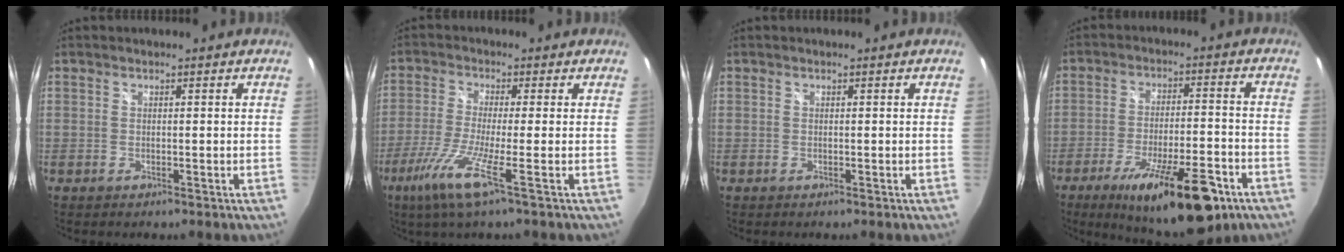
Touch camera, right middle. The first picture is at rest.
{"total": 8.4, "force": [-4.3, -0.7, 7.2], "torque": [-0.177, -0.016, -0.086]}
{"total": 0.0}
{"total": 19.3, "force": [-11.6, 5.3, 14.5], "torque": [-0.238, -0.031, -0.170]}